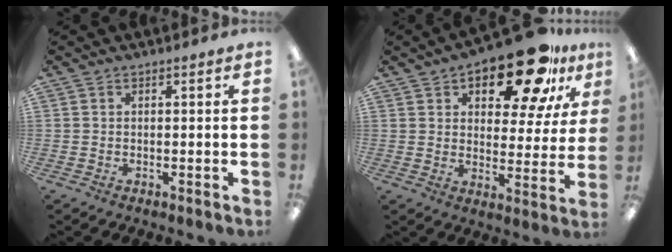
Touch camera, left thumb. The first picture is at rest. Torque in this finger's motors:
{"motor_torque": [0.18, 0.77, 1.37, -1.41, 0.06]}